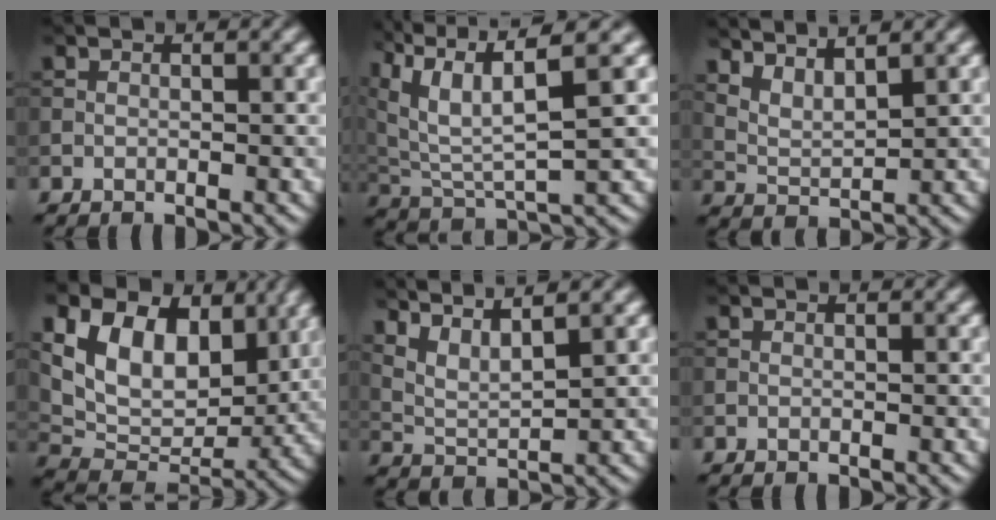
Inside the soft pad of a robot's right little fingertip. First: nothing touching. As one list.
[{"total": 9.6, "force": [4.8, 3.4, 7.7], "torque": [-0.163, 0.009, 0.091]}, {"total": 3.5, "force": [2.8, 0.8, 1.9], "torque": [-0.040, -0.001, 0.058]}, {"total": 10.9, "force": [4.1, 7.5, 6.8], "torque": [-0.128, -0.010, 0.076]}, {"total": 4.7, "force": [3.6, 1.0, 2.9], "torque": [-0.062, 0.005, 0.065]}, {"total": 0.0}]